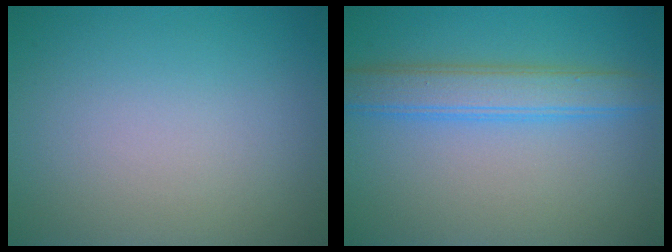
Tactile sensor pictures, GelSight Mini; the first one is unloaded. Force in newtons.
{"total": 4.0, "press": 4.0, "slide": 0.1}